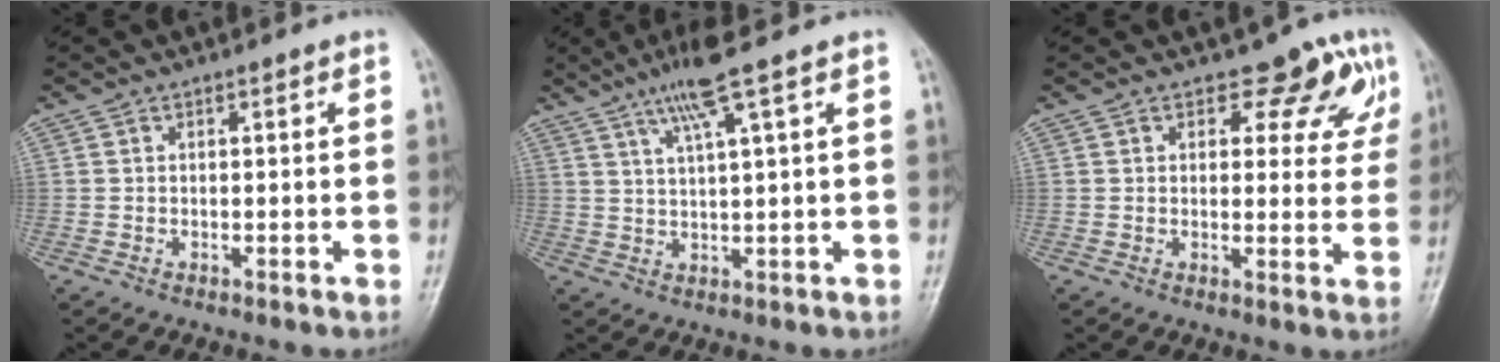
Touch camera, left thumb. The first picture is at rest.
{"total": 6.9, "force": [4.0, -0.1, 5.6], "torque": [-0.111, -0.009, 0.078]}
{"total": 7.6, "force": [4.7, 4.4, 4.0], "torque": [-0.008, -0.023, 0.049]}